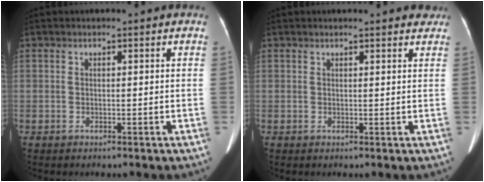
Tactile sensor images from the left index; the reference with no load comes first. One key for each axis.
{"total": 6.4, "fx": 5.8, "fy": 1.4, "fz": 2.1, "tx": -0.022, "ty": 0.005, "tz": 0.053}